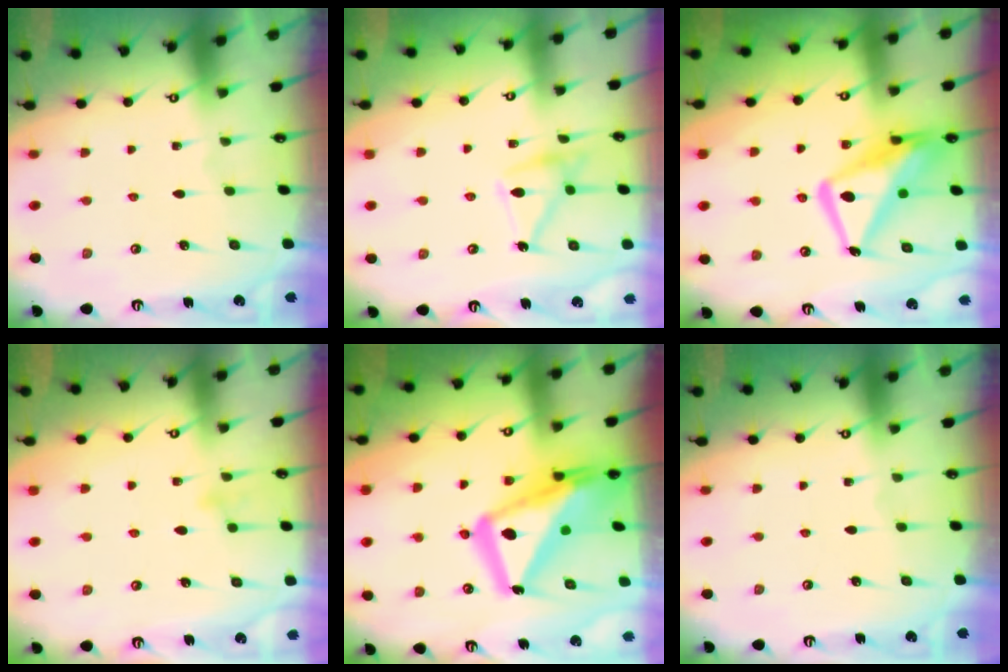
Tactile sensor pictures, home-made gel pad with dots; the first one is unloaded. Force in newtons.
{"total": 13.7, "press": 13.7, "slide": 0.1}
{"total": 16.4, "press": 16.3, "slide": 1.5}
{"total": 7.8, "press": 7.8, "slide": 0.7}
{"total": 19.9, "press": 19.8, "slide": 2.0}
{"total": 0.0}